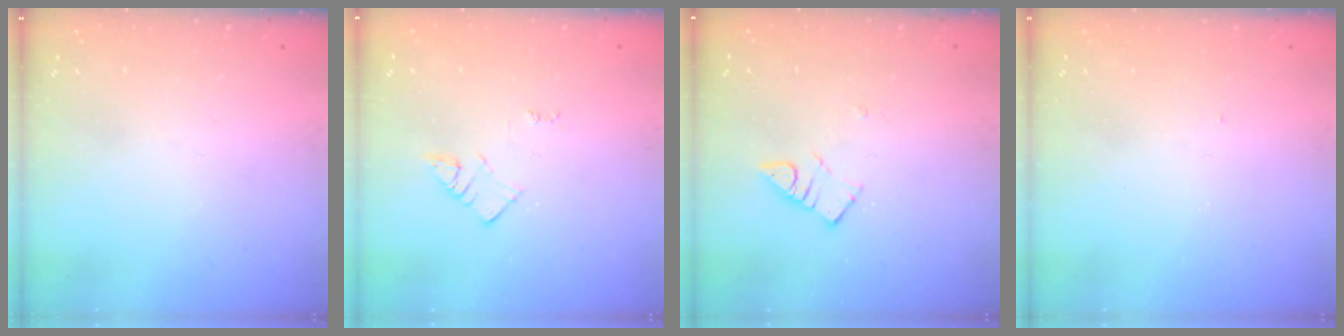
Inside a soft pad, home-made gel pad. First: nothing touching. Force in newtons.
{"total": 2.1, "press": 2.1, "slide": 0.3}
{"total": 2.8, "press": 2.7, "slide": 0.3}
{"total": 3.1, "press": 3.1, "slide": 0.5}